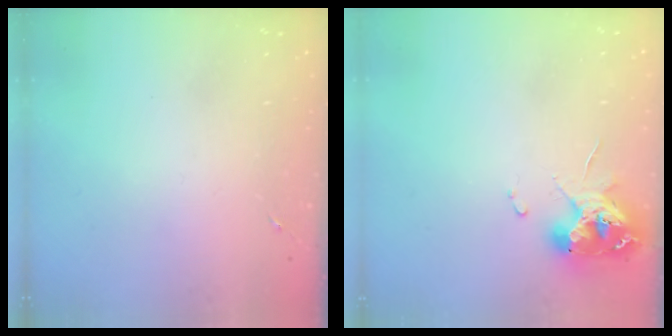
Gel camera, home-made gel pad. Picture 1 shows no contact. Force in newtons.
{"total": 11.1, "press": 11.0, "slide": 1.2}